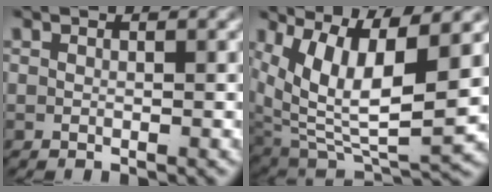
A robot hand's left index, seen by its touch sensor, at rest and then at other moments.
{"total": 11.0, "force": [0.9, 6.7, 8.7], "torque": [-0.168, -0.048, 0.040]}